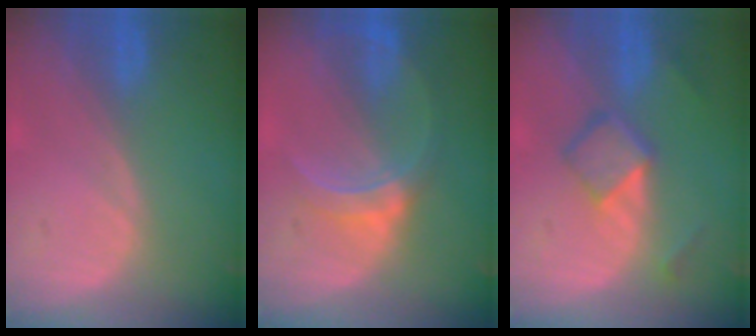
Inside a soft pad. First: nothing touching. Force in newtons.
{"total": 6.0, "press": 5.5, "slide": 2.3}
{"total": 5.0, "press": 4.6, "slide": 2.0}